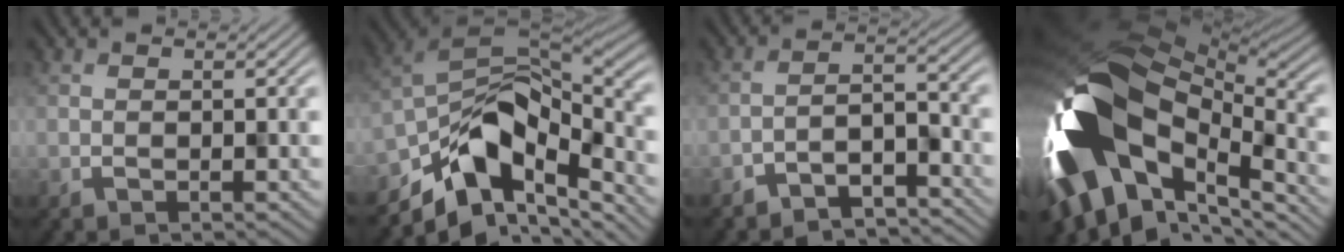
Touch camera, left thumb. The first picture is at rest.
{"total": 11.2, "force": [-4.4, 7.3, 7.2], "torque": [-0.135, -0.015, -0.087]}
{"total": 5.7, "force": [-5.2, 1.5, 2.0], "torque": [-0.024, -0.002, -0.081]}
{"total": 17.8, "force": [-3.8, 11.8, 12.7], "torque": [-0.285, -0.046, -0.049]}